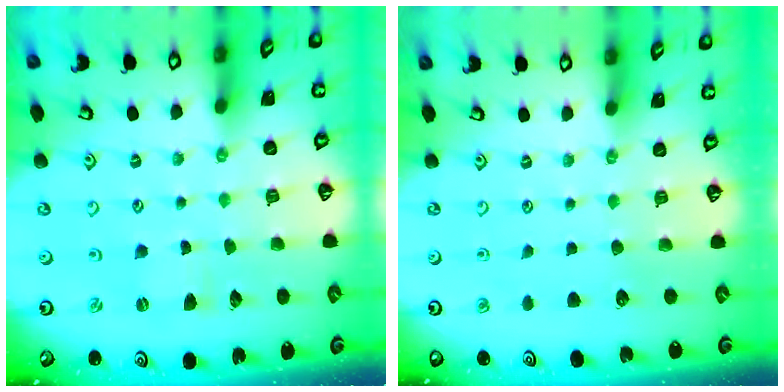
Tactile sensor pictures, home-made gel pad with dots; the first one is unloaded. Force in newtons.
{"total": 0.0}